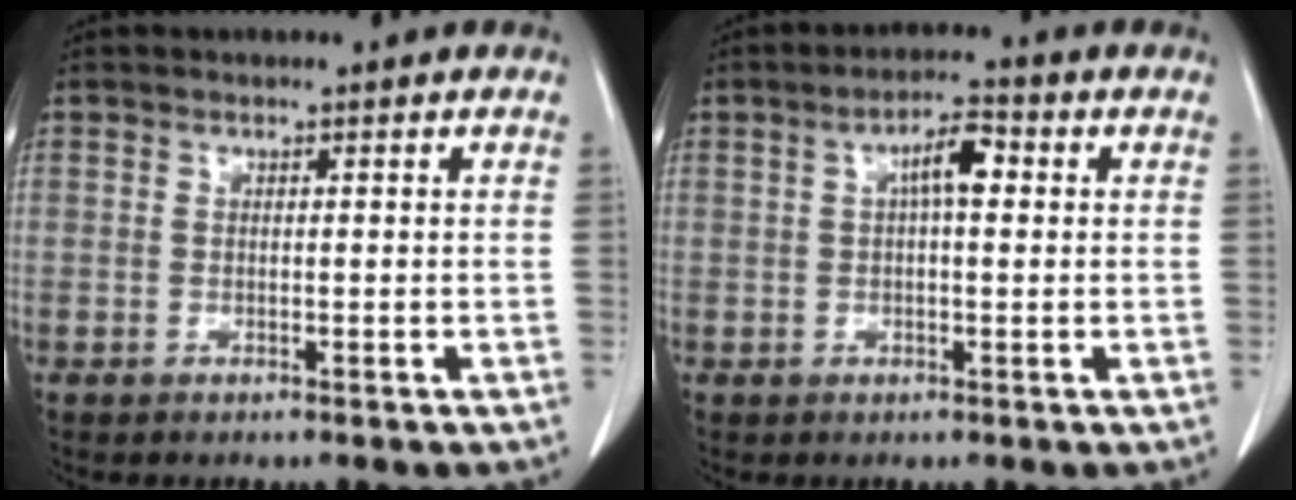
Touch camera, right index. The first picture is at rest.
{"total": 4.8, "force": [1.0, 1.3, 4.5], "torque": [-0.081, 0.014, 0.015]}